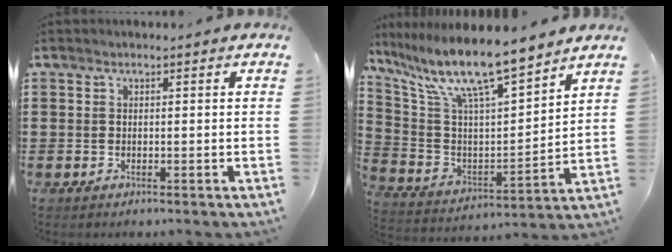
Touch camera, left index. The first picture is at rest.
{"total": 12.0, "force": [9.8, 1.4, 6.8], "torque": [-0.170, -0.061, 0.167]}